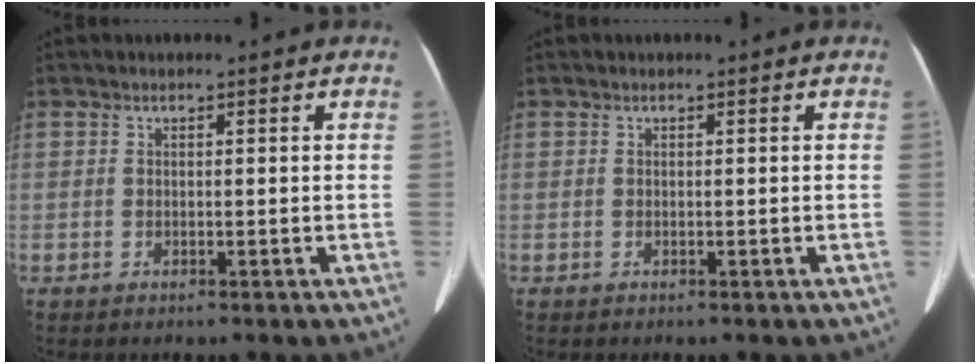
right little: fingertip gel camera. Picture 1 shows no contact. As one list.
[{"total": 0.0}]